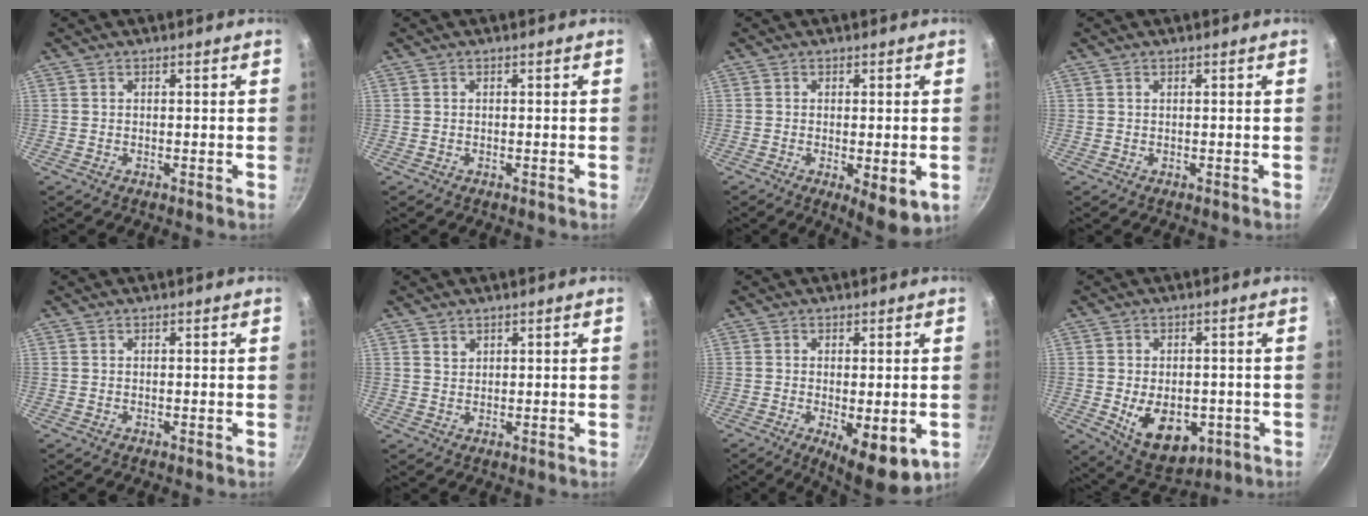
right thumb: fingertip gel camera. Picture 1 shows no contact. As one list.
[{"total": 0.0}, {"total": 7.0, "force": [-1.8, 2.2, 6.4], "torque": [-0.088, -0.012, -0.017]}, {"total": 0.0}, {"total": 0.0}, {"total": 1.6, "force": [1.0, 1.2, 0.5], "torque": [-0.003, 0.000, 0.018]}, {"total": 9.7, "force": [-2.7, 3.3, 8.7], "torque": [-0.116, -0.009, -0.026]}, {"total": 12.1, "force": [-3.0, 7.7, 8.8], "torque": [-0.102, -0.003, -0.024]}]